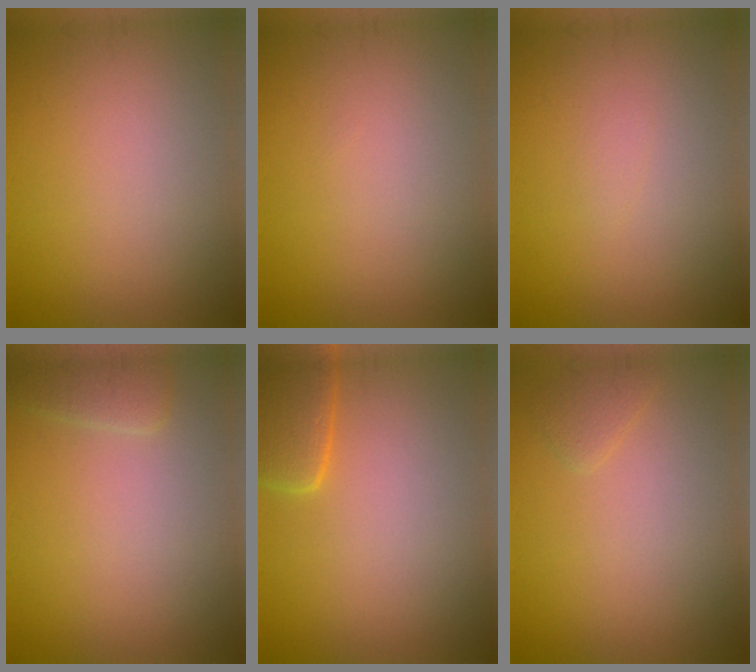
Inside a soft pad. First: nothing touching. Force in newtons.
{"total": 0.0}
{"total": 0.5, "press": 0.5, "slide": 0.1}
{"total": 1.6, "press": 1.6, "slide": 0.2}
{"total": 3.9, "press": 3.9, "slide": 0.4}
{"total": 1.0, "press": 1.0, "slide": 0.1}